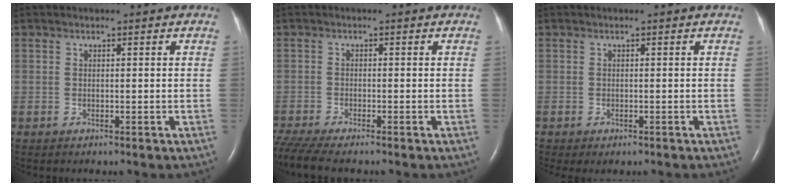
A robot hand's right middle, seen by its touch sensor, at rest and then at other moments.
{"total": 6.5, "force": [-5.7, 0.2, 3.2], "torque": [-0.064, -0.017, -0.100]}
{"total": 1.7, "force": [-1.2, 0.8, 0.9], "torque": [-0.011, -0.003, -0.013]}